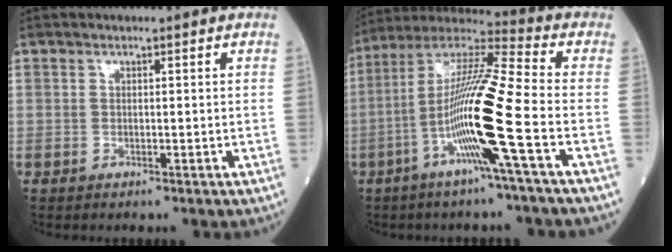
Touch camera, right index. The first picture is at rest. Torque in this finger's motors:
{"motor_torque": [1.75, -0.39, 1.05, 0.21]}